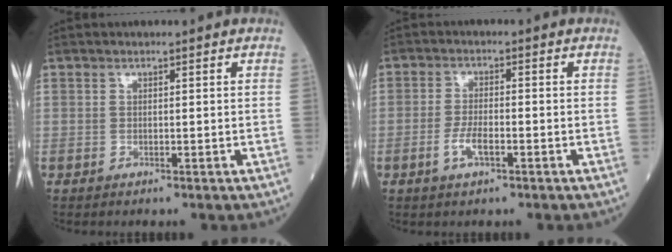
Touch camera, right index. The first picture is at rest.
{"total": 3.6, "force": [-1.4, 1.1, 3.1], "torque": [-0.065, 0.001, -0.026]}